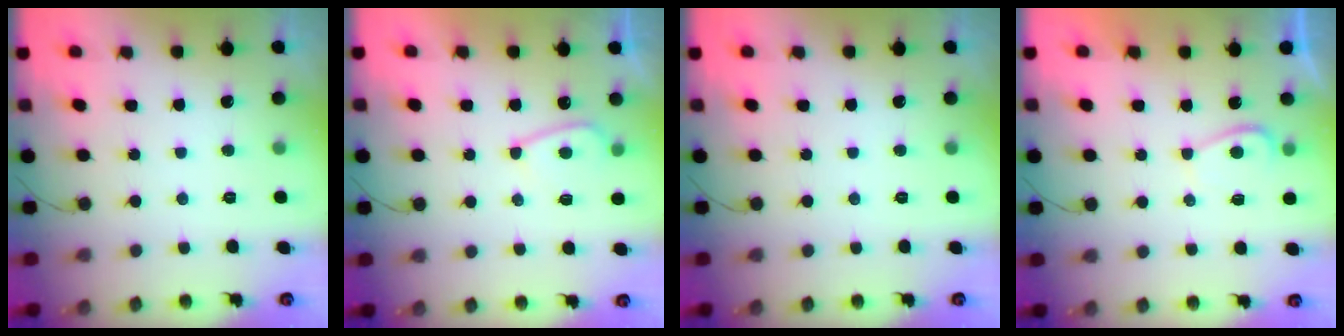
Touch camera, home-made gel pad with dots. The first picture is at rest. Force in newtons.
{"total": 4.8, "press": 4.8, "slide": 0.6}
{"total": 0.0}
{"total": 2.3, "press": 2.2, "slide": 0.8}